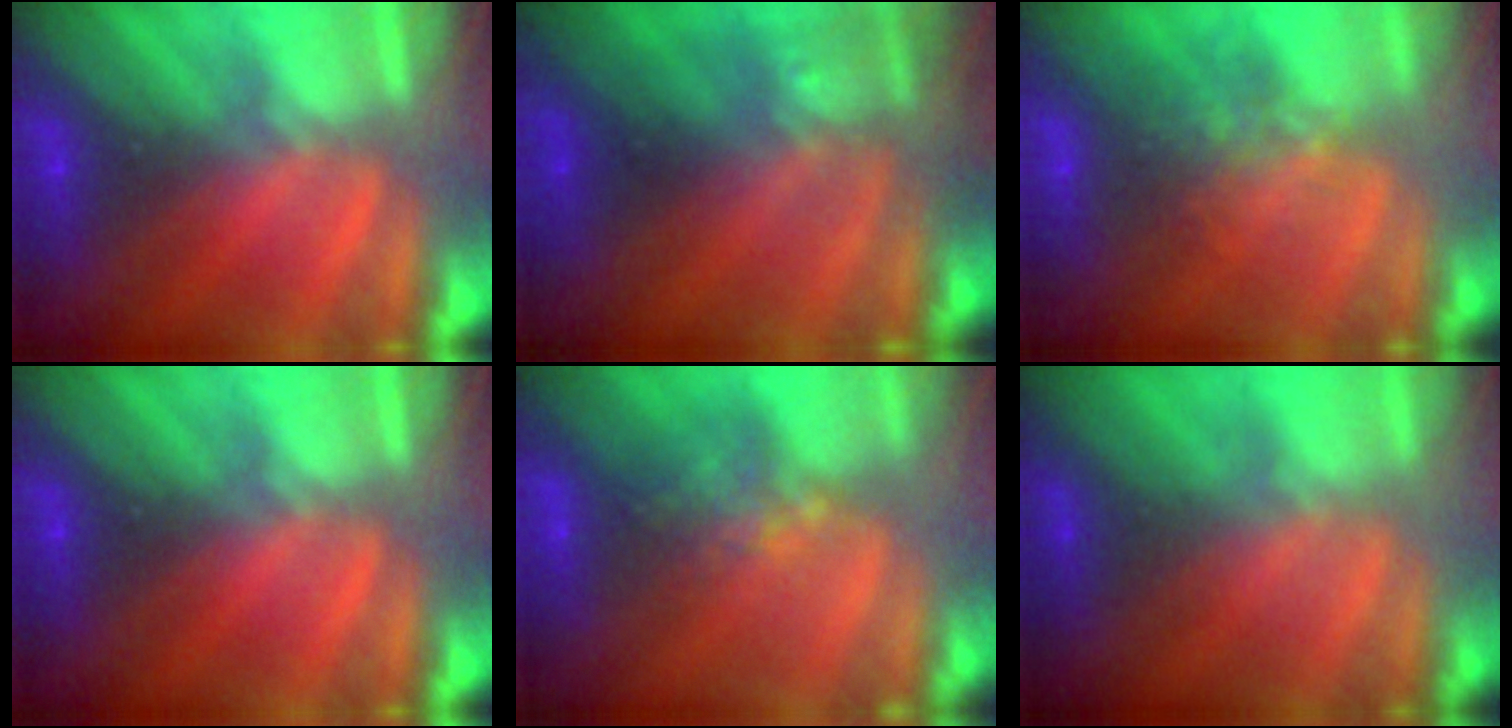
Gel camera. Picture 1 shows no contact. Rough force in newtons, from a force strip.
{"total": 2.8}
{"total": 4.5}
{"total": 0.0}
{"total": 7.8}
{"total": 1.7}